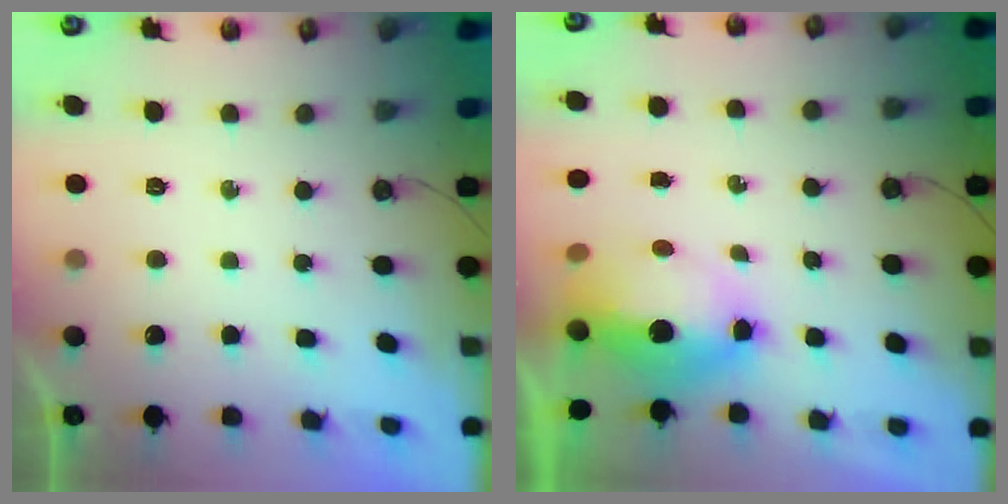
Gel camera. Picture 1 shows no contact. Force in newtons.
{"total": 9.5, "press": 9.5, "slide": 1.0}